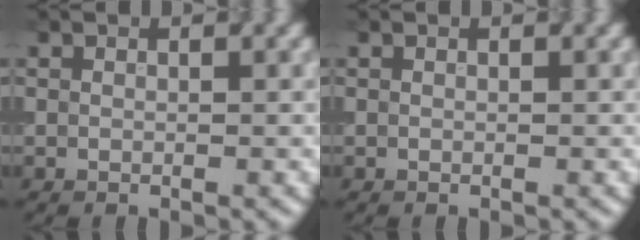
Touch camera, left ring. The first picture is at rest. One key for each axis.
{"total": 0.0}